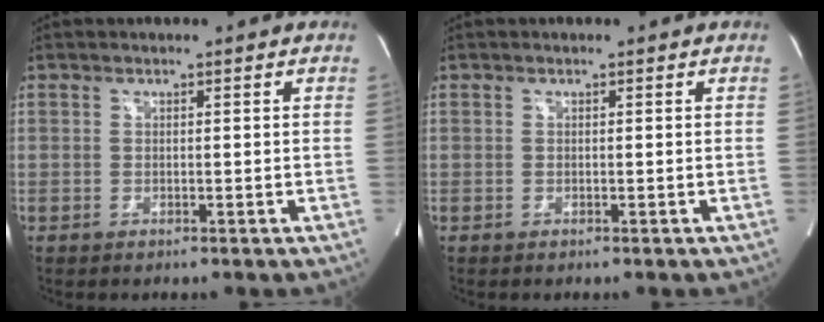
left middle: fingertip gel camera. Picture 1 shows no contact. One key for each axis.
{"total": 0.0}